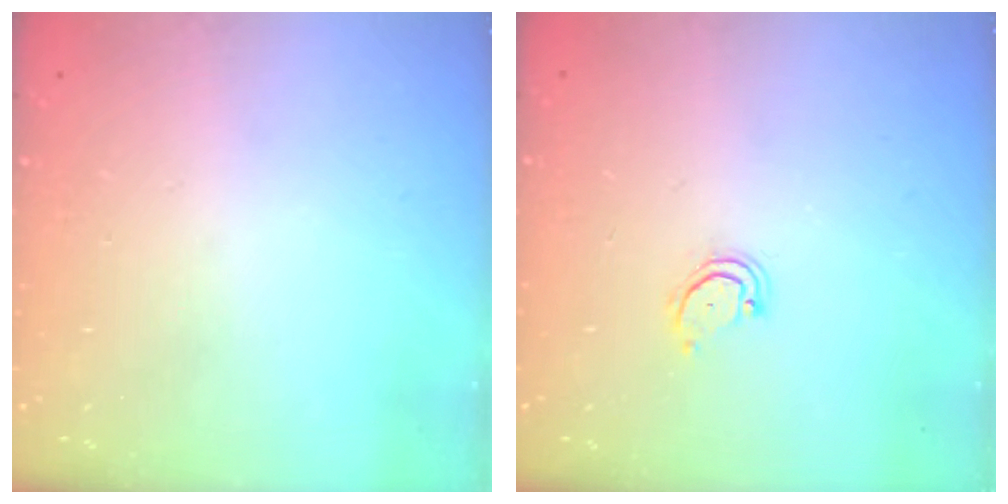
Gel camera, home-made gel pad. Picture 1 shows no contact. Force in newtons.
{"total": 3.3, "press": 3.3, "slide": 0.3}